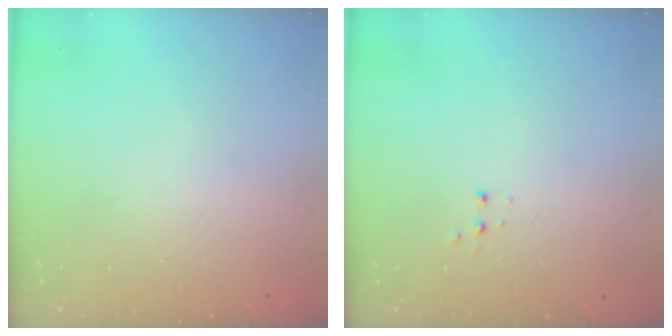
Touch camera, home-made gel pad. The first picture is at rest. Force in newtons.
{"total": 2.7, "press": 2.7, "slide": 0.5}